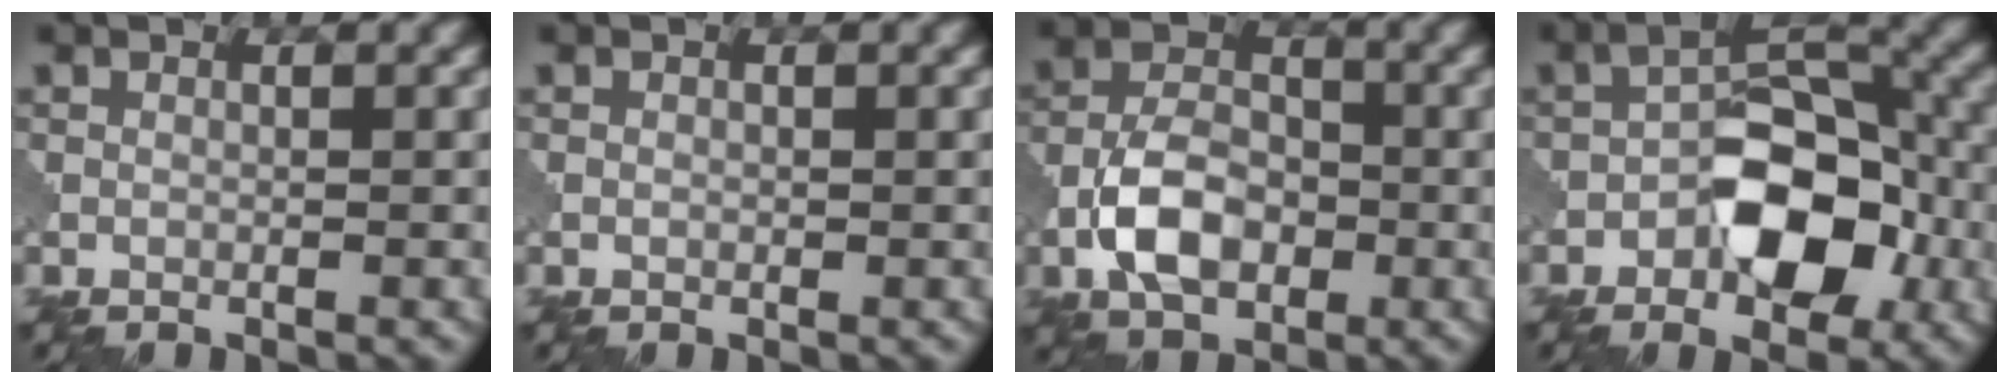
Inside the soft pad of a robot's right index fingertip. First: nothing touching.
{"total": 0.0}
{"total": 6.1, "force": [-1.8, 4.1, 4.1], "torque": [-0.078, 0.004, -0.034]}
{"total": 8.1, "force": [-2.4, 4.5, 6.3], "torque": [-0.083, 0.016, -0.041]}